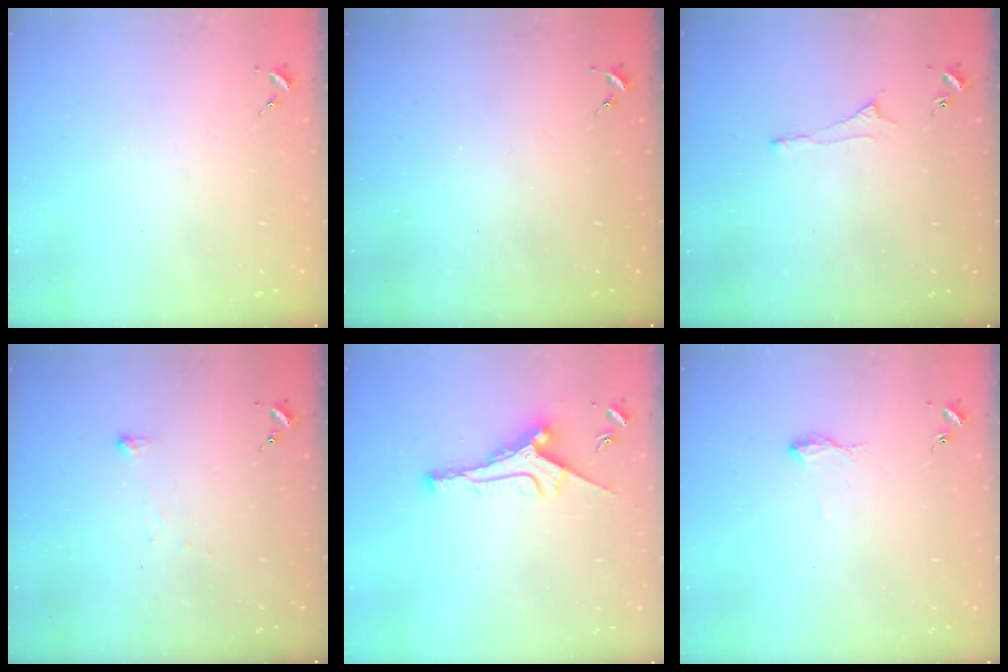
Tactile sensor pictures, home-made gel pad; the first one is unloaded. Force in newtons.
{"total": 0.0}
{"total": 3.2, "press": 3.2, "slide": 0.5}
{"total": 2.9, "press": 2.9, "slide": 0.3}
{"total": 10.4, "press": 10.4, "slide": 0.2}
{"total": 6.6, "press": 6.5, "slide": 0.9}